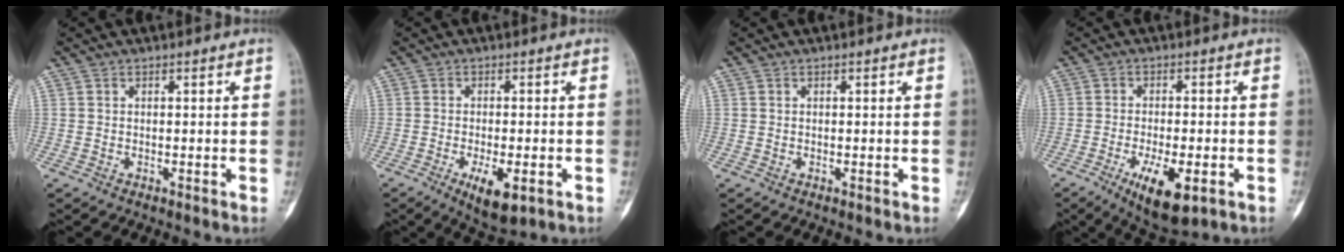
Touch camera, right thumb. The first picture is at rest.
{"total": 7.1, "force": [-2.9, 2.6, 5.9], "torque": [-0.093, -0.008, -0.038]}
{"total": 0.0}
{"total": 10.0, "force": [-4.2, 3.6, 8.3], "torque": [-0.134, -0.004, -0.059]}